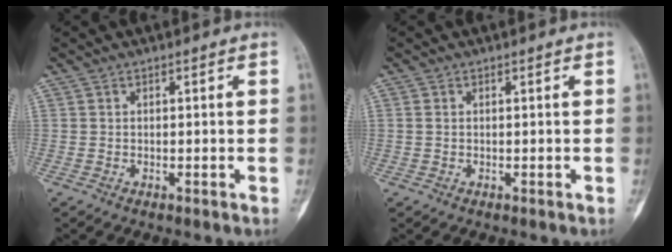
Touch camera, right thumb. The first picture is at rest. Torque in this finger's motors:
{"motor_torque": [-0.32, -0.35, -0.11, 0.41, -0.11]}